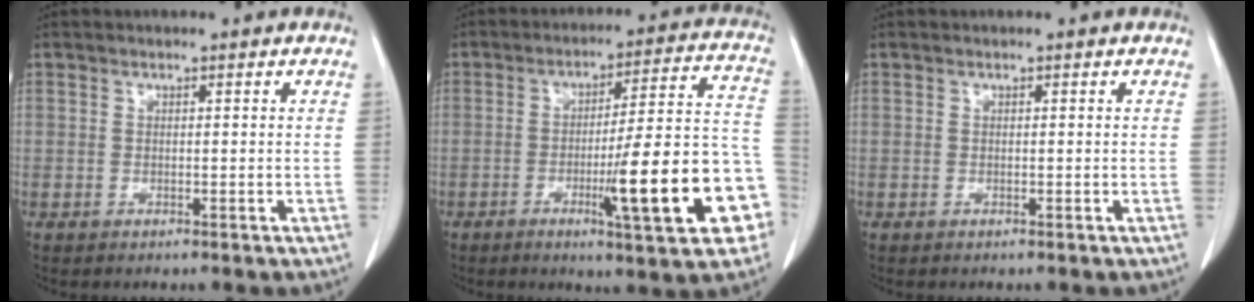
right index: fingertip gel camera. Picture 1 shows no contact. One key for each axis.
{"total": 17.4, "fx": -6.0, "fy": 1.4, "fz": 16.2, "tx": -0.188, "ty": 0.018, "tz": -0.077}
{"total": 0.0}